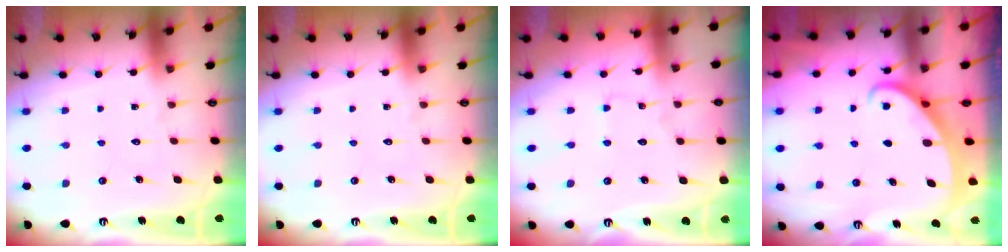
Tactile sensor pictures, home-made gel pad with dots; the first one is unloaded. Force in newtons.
{"total": 0.0}
{"total": 1.2, "press": 1.2, "slide": 0.2}
{"total": 2.4, "press": 2.4, "slide": 0.2}